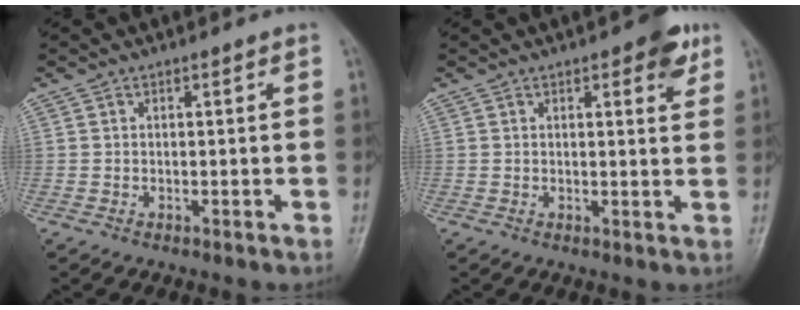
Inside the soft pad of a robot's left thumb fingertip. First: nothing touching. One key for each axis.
{"total": 4.9, "fx": 2.6, "fy": 1.8, "fz": 3.7, "tx": -0.033, "ty": -0.009, "tz": 0.026}